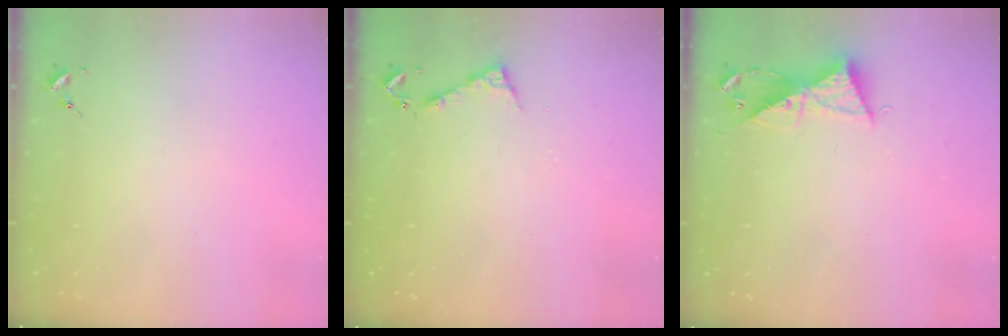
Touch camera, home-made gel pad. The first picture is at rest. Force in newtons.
{"total": 4.9, "press": 4.8, "slide": 0.5}
{"total": 8.8, "press": 8.7, "slide": 0.5}